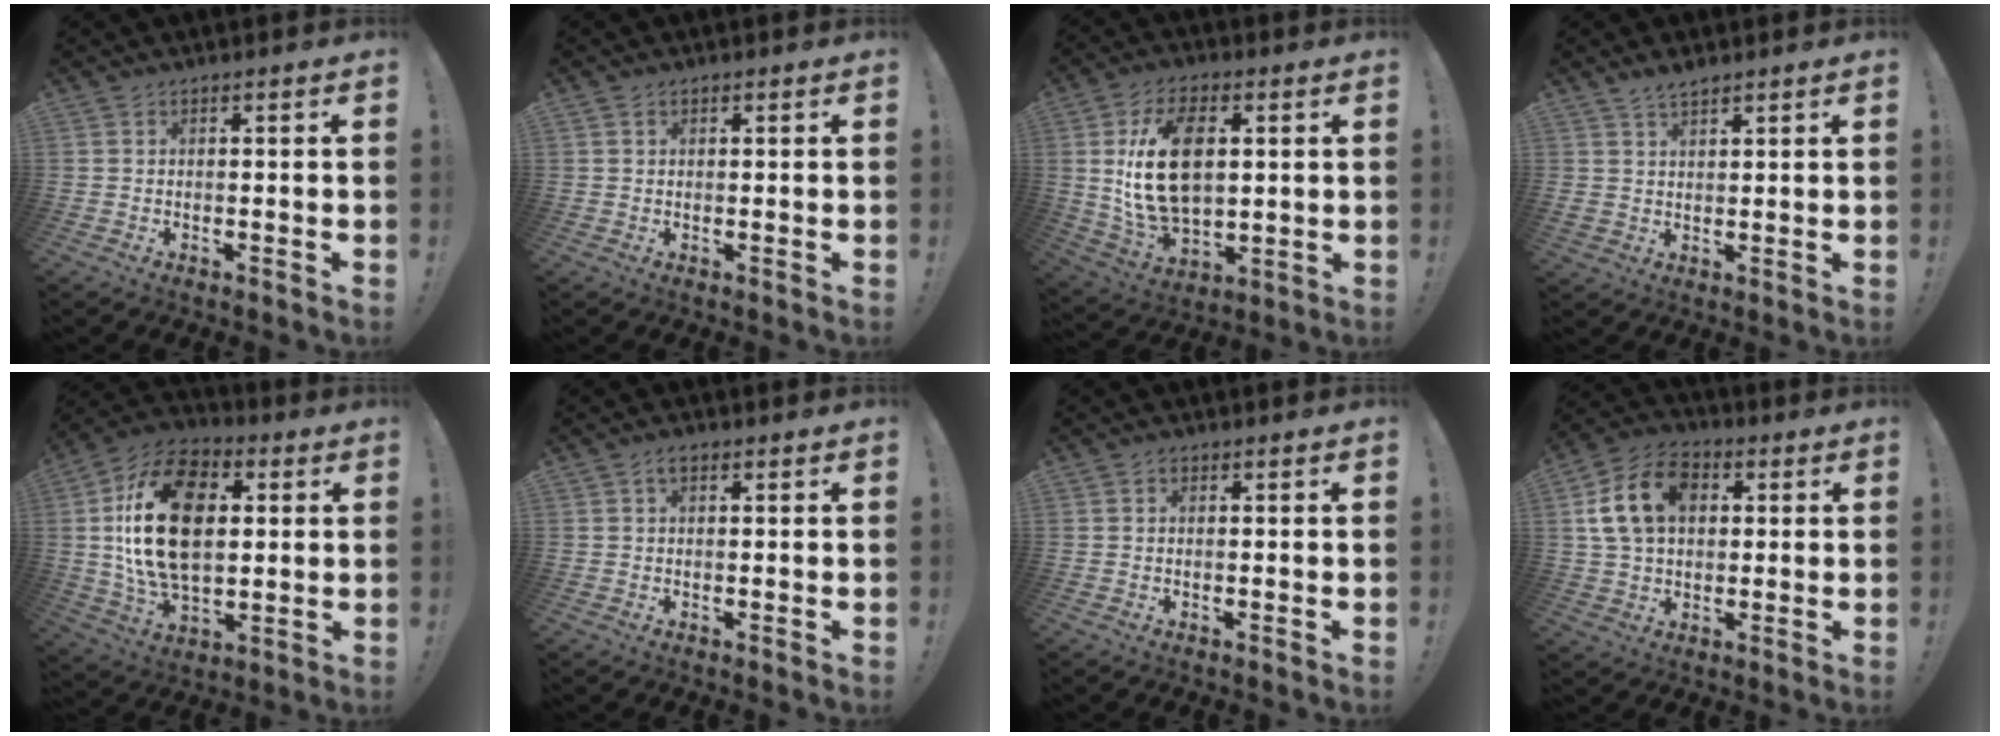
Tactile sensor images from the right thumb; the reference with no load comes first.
{"total": 0.7, "force": [0.4, 0.6, 0.1], "torque": [0.002, -0.001, 0.006]}
{"total": 19.0, "force": [3.2, 12.0, 14.4], "torque": [-0.273, 0.002, 0.056]}
{"total": 4.7, "force": [3.6, 2.6, 1.6], "torque": [-0.032, -0.016, 0.069]}
{"total": 25.6, "force": [3.8, 16.3, 19.4], "torque": [-0.354, 0.003, 0.066]}
{"total": 2.3, "force": [1.0, 1.2, 1.7], "torque": [-0.035, 0.004, 0.017]}
{"total": 0.6, "force": [0.1, 0.5, 0.3], "torque": [0.001, 0.000, 0.000]}
{"total": 15.6, "force": [4.0, 11.2, 10.1], "torque": [-0.180, 0.003, 0.081]}